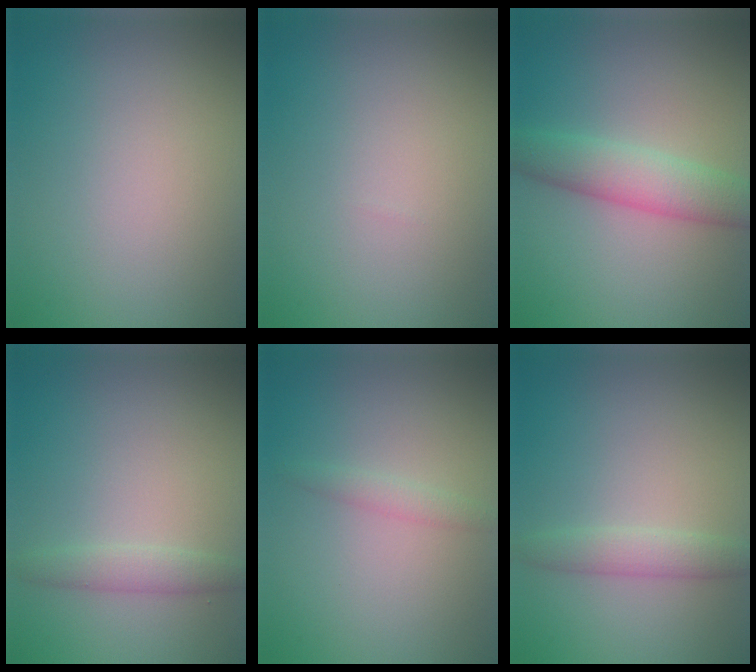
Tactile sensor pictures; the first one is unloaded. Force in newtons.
{"total": 0.0}
{"total": 4.5, "press": 4.4, "slide": 0.3}
{"total": 1.9, "press": 1.9, "slide": 0.0}
{"total": 1.2, "press": 1.2, "slide": 0.1}
{"total": 2.2, "press": 2.2, "slide": 0.0}